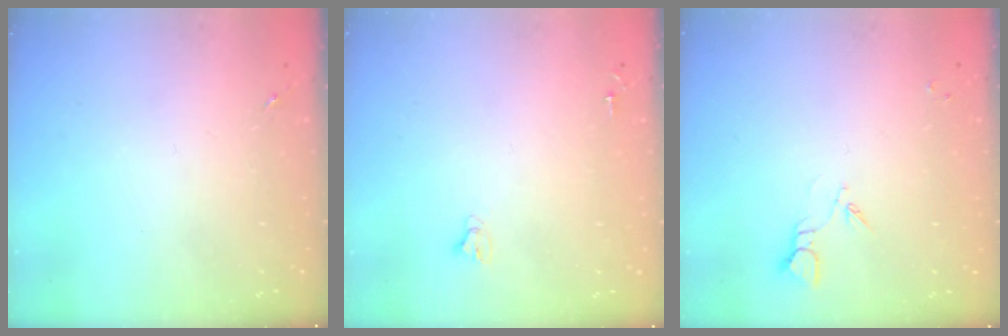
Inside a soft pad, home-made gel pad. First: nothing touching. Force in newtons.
{"total": 2.4, "press": 2.4, "slide": 0.2}
{"total": 3.3, "press": 3.3, "slide": 0.4}